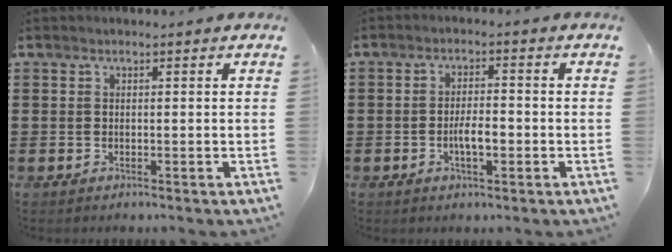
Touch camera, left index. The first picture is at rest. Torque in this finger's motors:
{"motor_torque": [0.16, 0.06, 0.13, 0.08]}